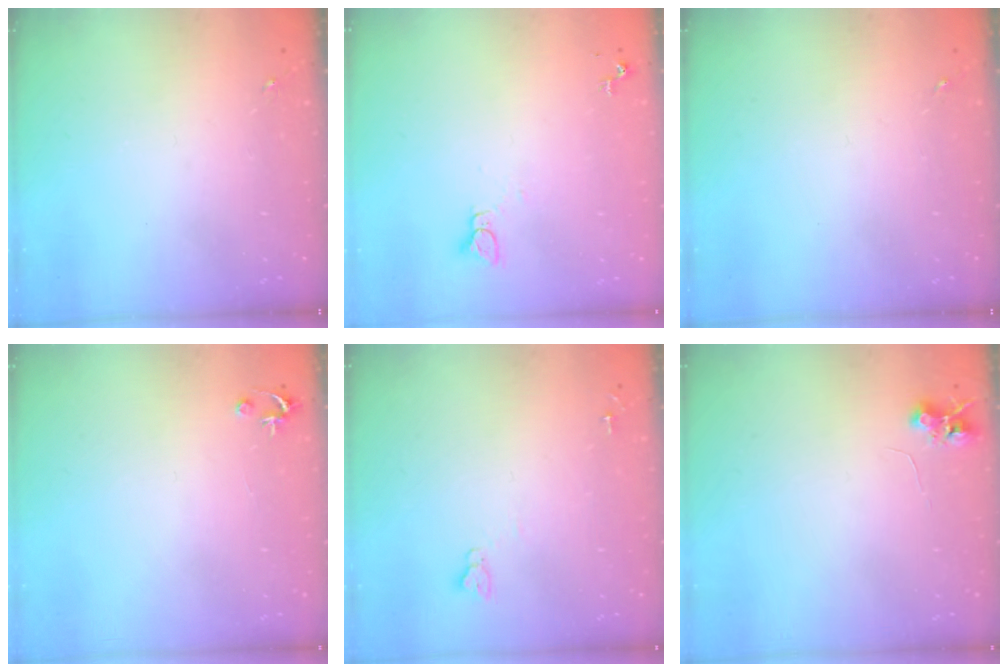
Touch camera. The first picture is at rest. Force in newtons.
{"total": 2.2, "press": 2.2, "slide": 0.1}
{"total": 0.0}
{"total": 2.5, "press": 2.5, "slide": 0.2}
{"total": 3.8, "press": 3.8, "slide": 0.3}
{"total": 6.5, "press": 6.4, "slide": 0.9}